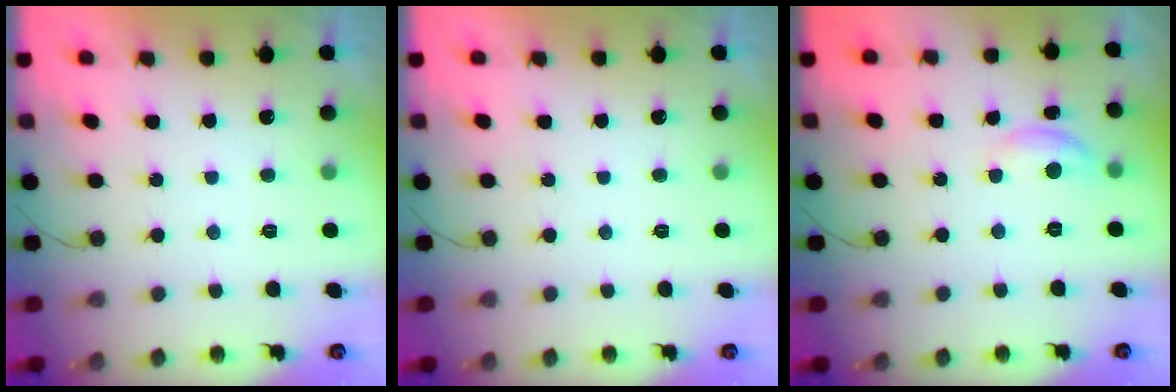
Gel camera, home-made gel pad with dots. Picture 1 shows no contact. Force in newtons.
{"total": 0.0}
{"total": 6.5, "press": 6.5, "slide": 0.3}